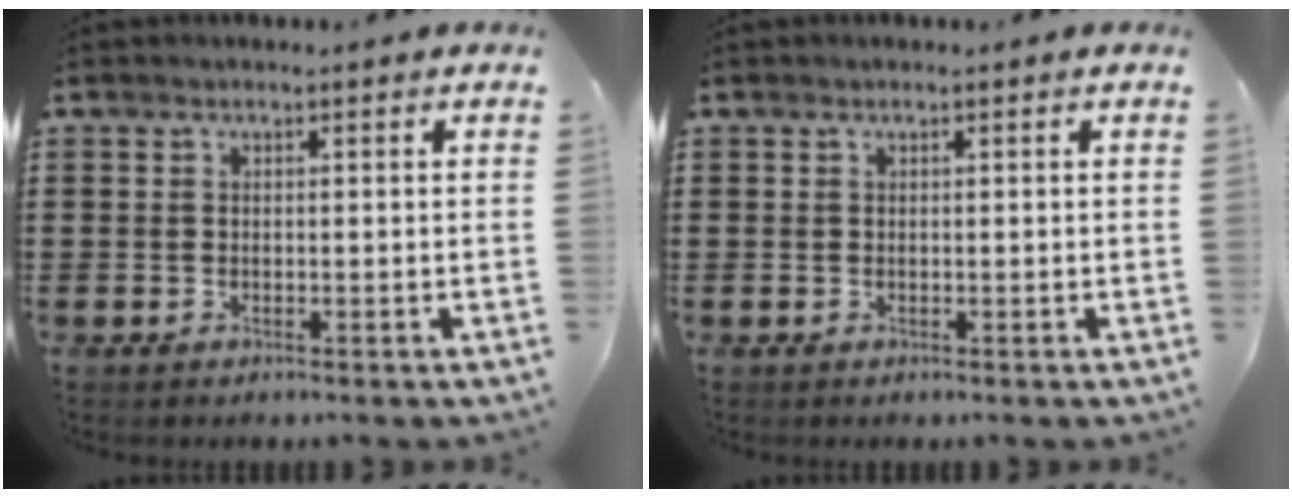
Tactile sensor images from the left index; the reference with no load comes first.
{"total": 0.0}